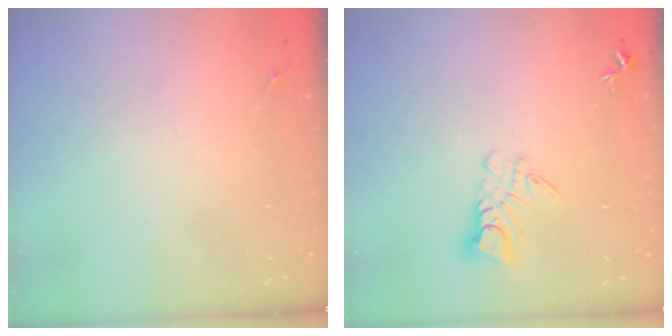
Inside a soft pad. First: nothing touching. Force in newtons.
{"total": 6.6, "press": 6.5, "slide": 0.6}